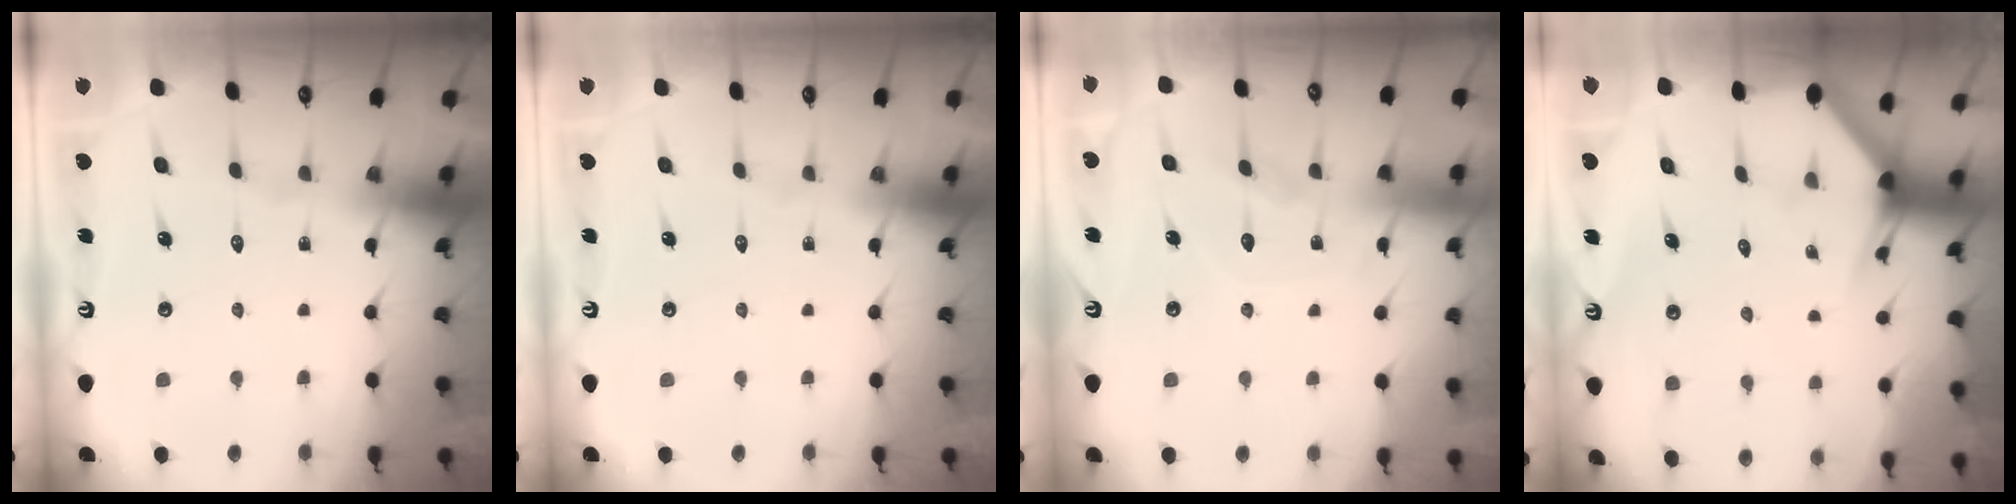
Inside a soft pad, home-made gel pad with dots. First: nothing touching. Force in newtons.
{"total": 0.0}
{"total": 7.3, "press": 7.2, "slide": 0.7}
{"total": 3.0, "press": 3.0, "slide": 0.1}